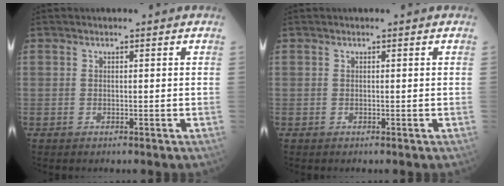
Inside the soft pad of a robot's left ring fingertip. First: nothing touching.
{"total": 0.0}